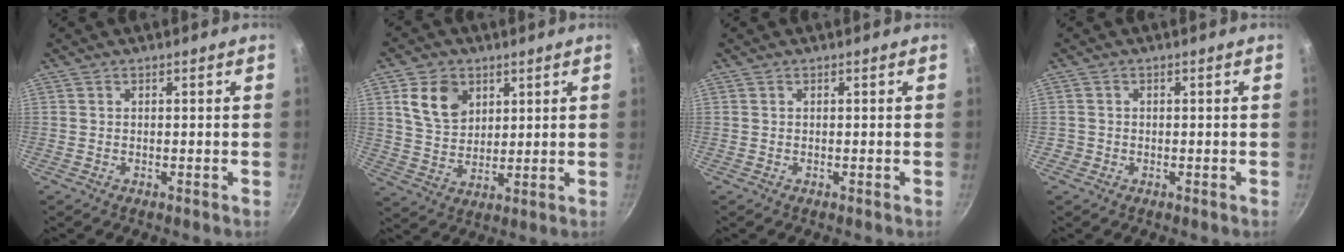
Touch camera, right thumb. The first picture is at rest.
{"total": 9.6, "force": [3.9, 6.9, 5.4], "torque": [-0.074, -0.015, 0.075]}
{"total": 0.0}
{"total": 1.2, "force": [-0.3, 1.1, 0.2], "torque": [0.000, 0.002, -0.006]}